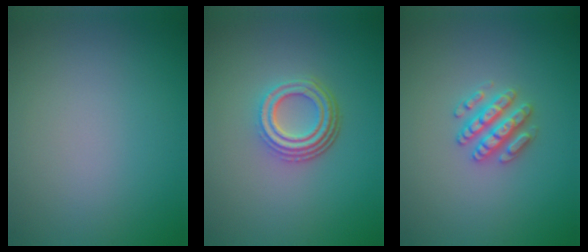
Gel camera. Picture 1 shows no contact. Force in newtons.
{"total": 4.6, "press": 3.3, "slide": 3.2}
{"total": 3.0, "press": 2.9, "slide": 0.6}